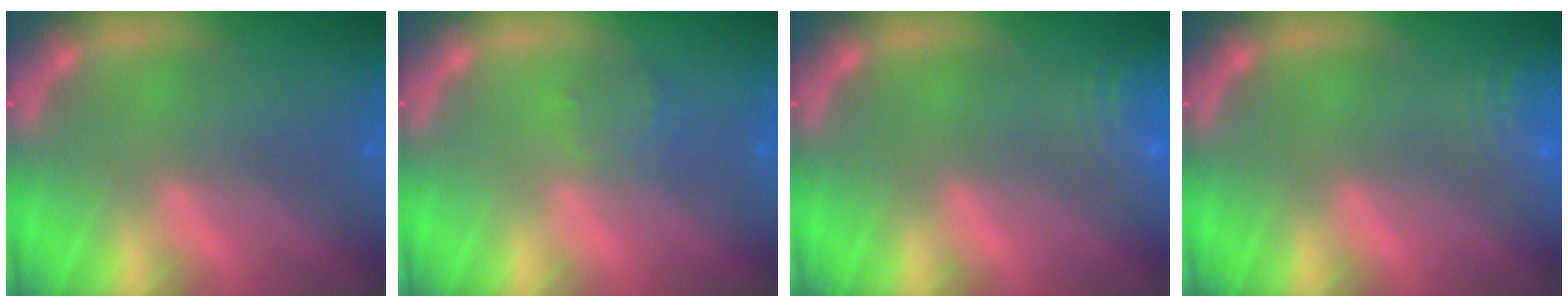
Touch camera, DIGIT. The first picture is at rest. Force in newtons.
{"total": 1.5}
{"total": 6.5}
{"total": 6.5}